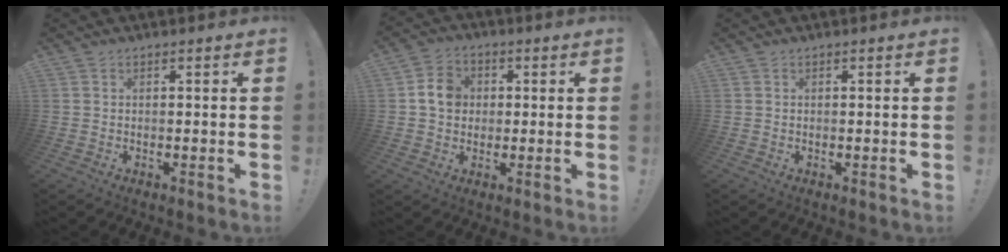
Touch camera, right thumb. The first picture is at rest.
{"total": 8.2, "force": [1.3, 7.0, 4.0], "torque": [-0.053, 0.009, 0.029]}
{"total": 0.0}